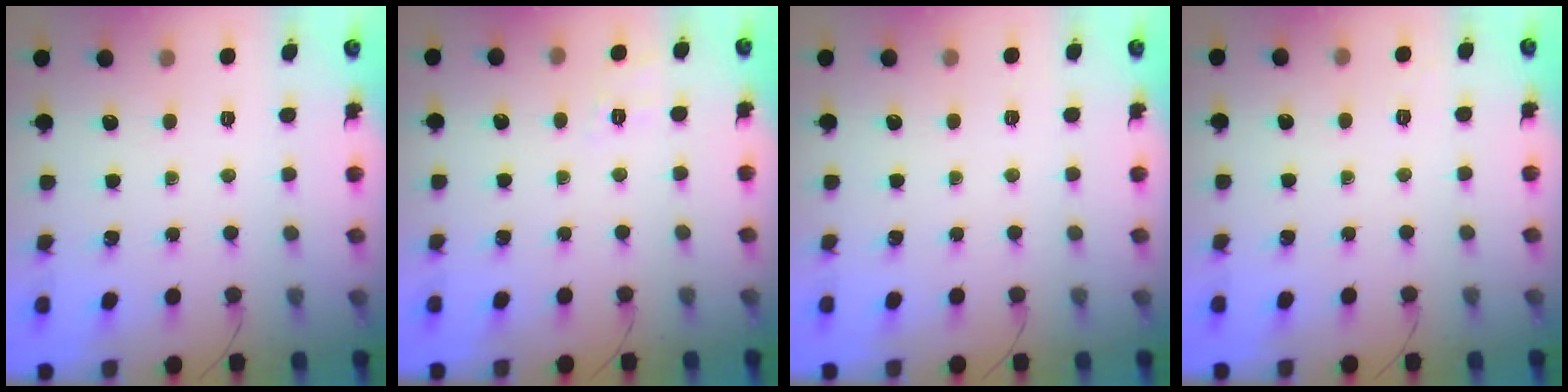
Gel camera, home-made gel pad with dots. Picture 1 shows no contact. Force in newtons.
{"total": 2.3, "press": 1.3, "slide": 1.9}
{"total": 2.6, "press": 2.3, "slide": 1.2}
{"total": 4.0, "press": 3.7, "slide": 1.4}